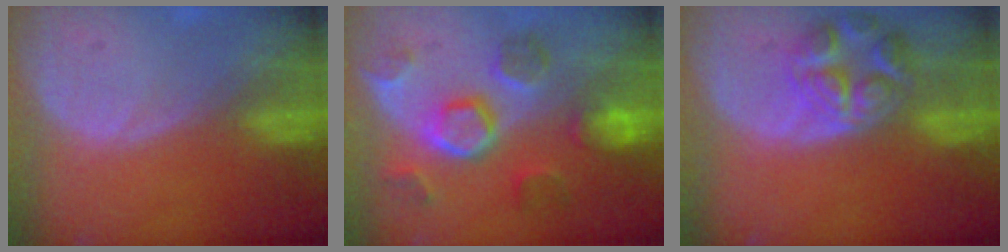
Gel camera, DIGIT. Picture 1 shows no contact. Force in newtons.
{"total": 8.5, "press": 8.4, "slide": 0.8}
{"total": 7.8, "press": 7.0, "slide": 3.5}